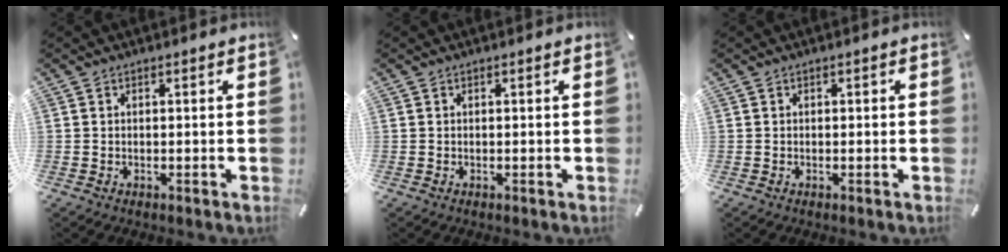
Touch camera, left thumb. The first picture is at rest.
{"total": 0.0}
{"total": 0.0}